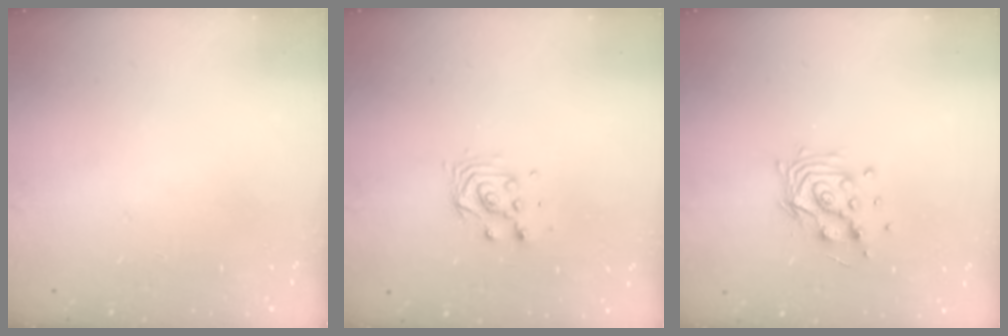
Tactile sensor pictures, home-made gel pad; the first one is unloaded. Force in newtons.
{"total": 5.0, "press": 5.0, "slide": 0.1}
{"total": 10.5, "press": 10.5, "slide": 0.6}